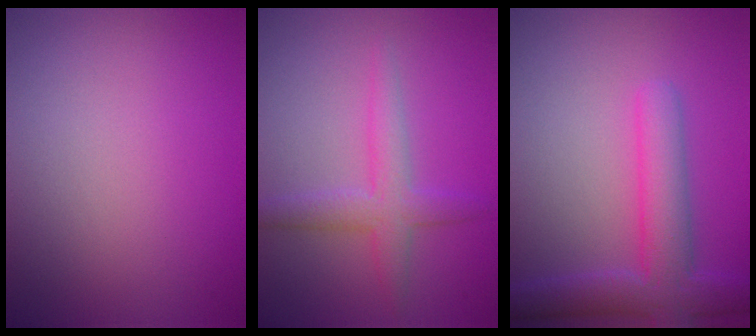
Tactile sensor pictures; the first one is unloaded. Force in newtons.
{"total": 2.9, "press": 2.9, "slide": 0.1}
{"total": 5.1, "press": 5.1, "slide": 0.5}